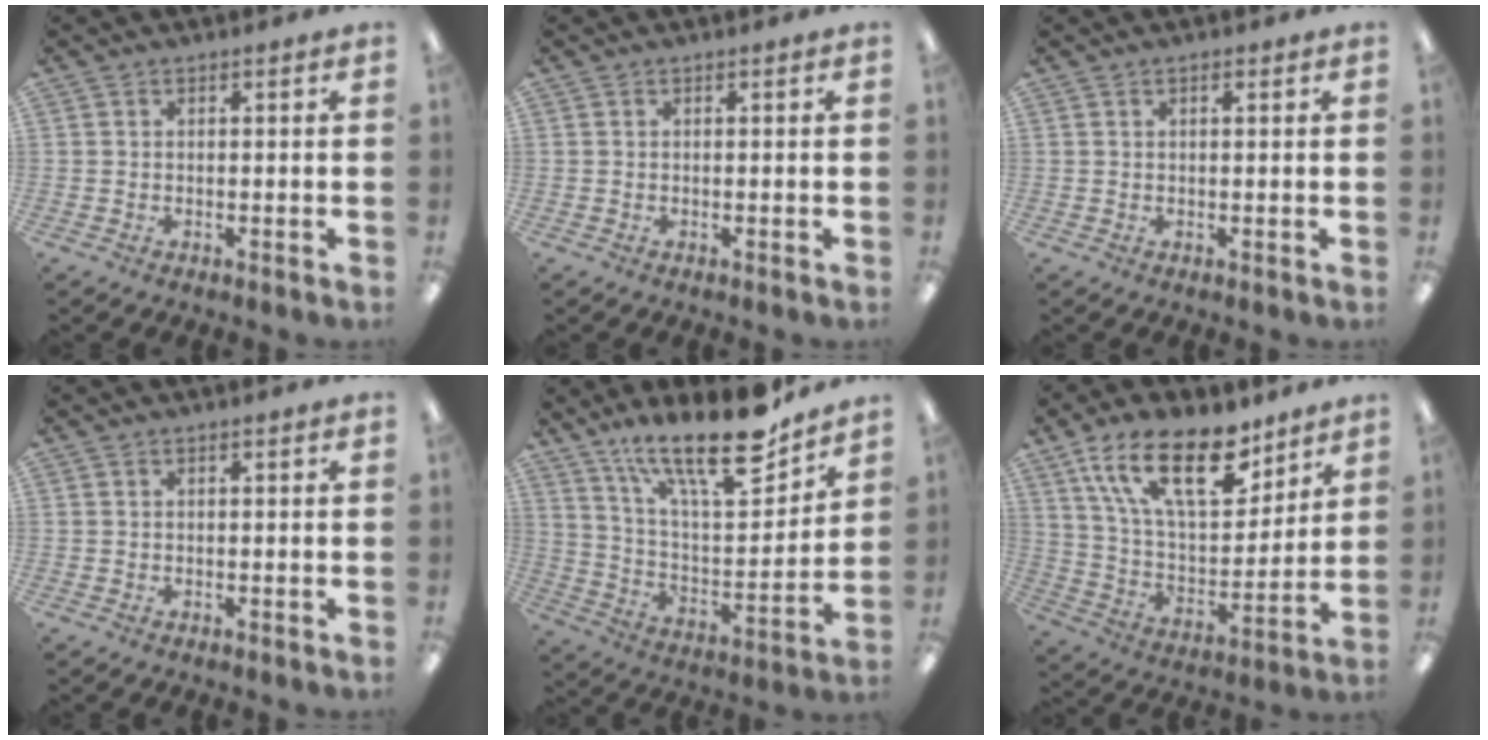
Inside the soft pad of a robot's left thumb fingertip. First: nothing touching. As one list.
[{"total": 0.0}, {"total": 0.8, "force": [0.5, 0.3, 0.5], "torque": [-0.012, 0.001, 0.010]}, {"total": 0.0}, {"total": 21.6, "force": [15.6, 6.2, 13.6], "torque": [-0.227, -0.101, 0.264]}, {"total": 21.8, "force": [13.2, 9.9, 14.2], "torque": [-0.256, -0.059, 0.229]}]